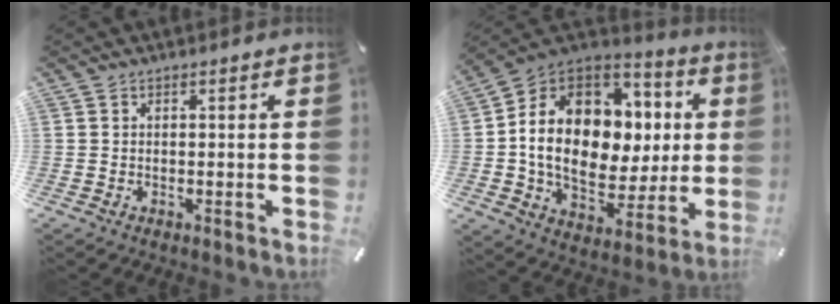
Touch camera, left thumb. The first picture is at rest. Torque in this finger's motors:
{"motor_torque": [2.39, 2.61, 2.48, 0.29, 0.50]}